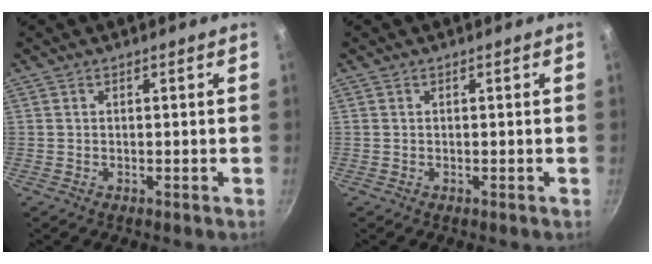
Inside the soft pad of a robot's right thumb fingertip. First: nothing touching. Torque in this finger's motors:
{"motor_torque": [-0.01, 0.00, 0.05, -0.02, 0.00]}